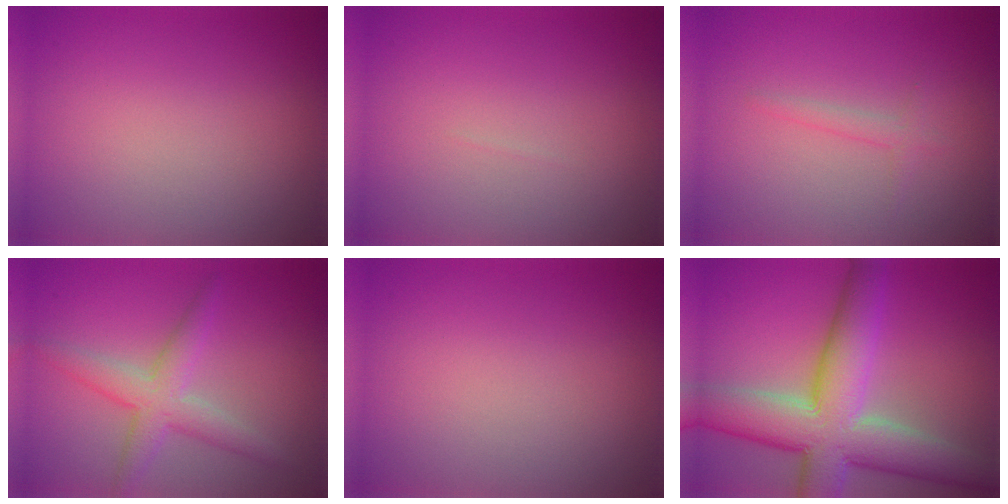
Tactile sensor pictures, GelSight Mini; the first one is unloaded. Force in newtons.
{"total": 0.0}
{"total": 1.1, "press": 1.1, "slide": 0.1}
{"total": 3.7, "press": 3.7, "slide": 0.1}
{"total": 0.0}
{"total": 10.9, "press": 10.9, "slide": 0.9}